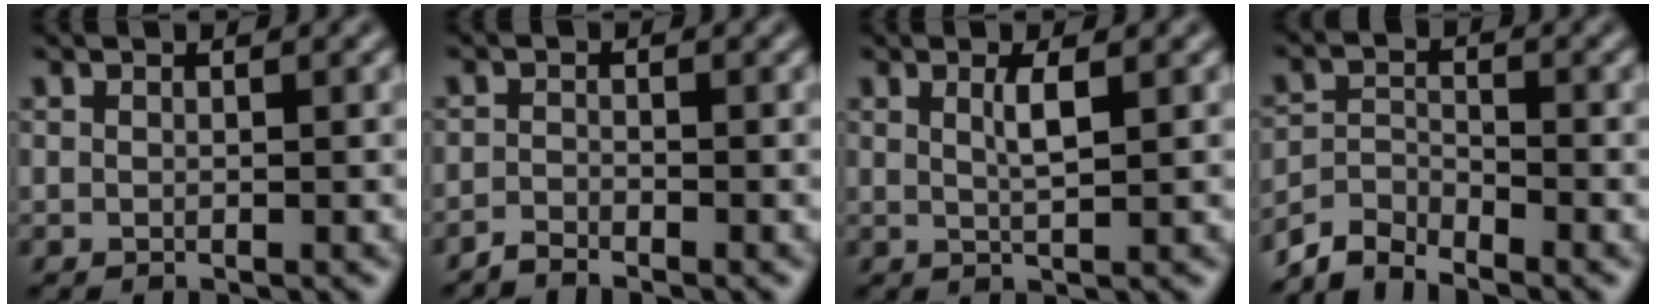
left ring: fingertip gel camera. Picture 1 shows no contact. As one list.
[{"total": 1.3, "force": [-1.3, 0.2, 0.4], "torque": [-0.006, -0.001, -0.030]}, {"total": 1.9, "force": [0.7, 0.4, 1.7], "torque": [-0.032, 0.000, 0.009]}, {"total": 3.6, "force": [-3.3, 1.0, 0.9], "torque": [-0.013, 0.001, -0.075]}]